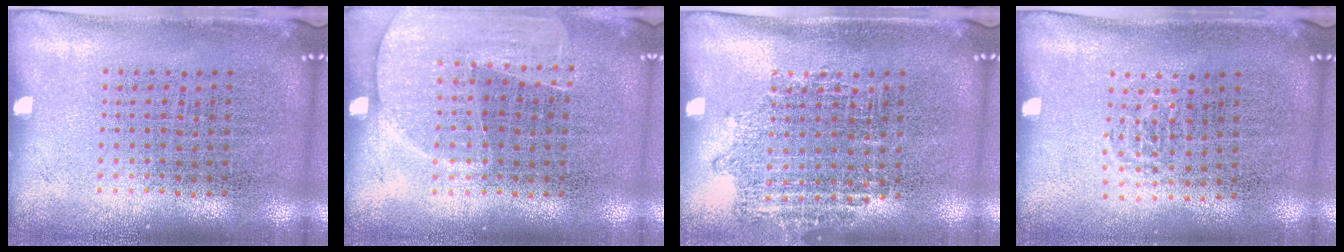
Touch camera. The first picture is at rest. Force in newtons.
{"total": 1.4, "press": 1.3, "slide": 0.5}
{"total": 0.9, "press": 0.9, "slide": 0.2}
{"total": 0.5, "press": 0.4, "slide": 0.4}